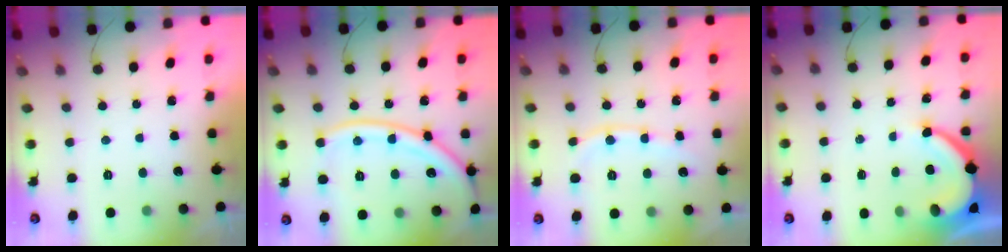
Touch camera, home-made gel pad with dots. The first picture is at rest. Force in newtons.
{"total": 16.8, "press": 16.7, "slide": 2.0}
{"total": 8.5, "press": 8.4, "slide": 1.2}
{"total": 7.5, "press": 7.4, "slide": 0.9}